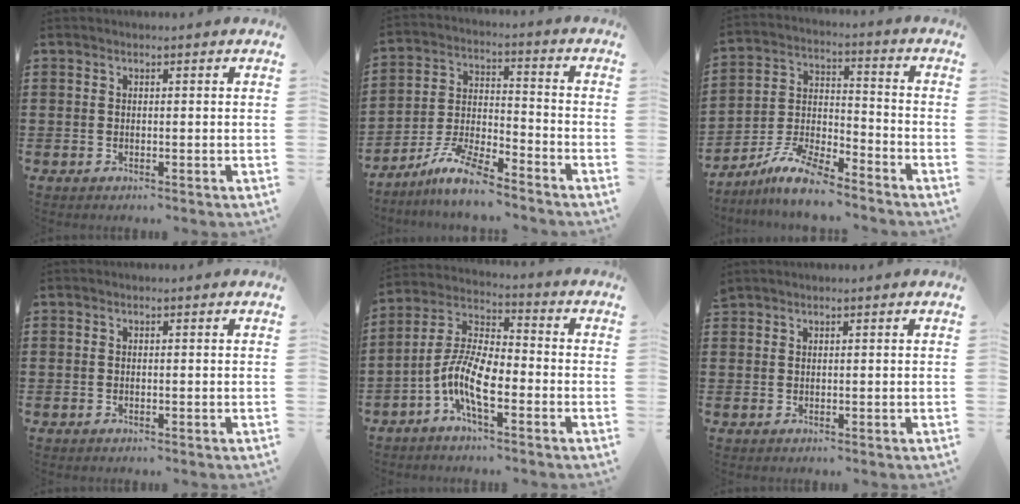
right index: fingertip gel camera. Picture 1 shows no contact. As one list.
[{"total": 8.2, "force": [-7.0, 1.0, 4.1], "torque": [-0.096, -0.001, -0.140]}, {"total": 8.8, "force": [-7.8, 1.7, 3.8], "torque": [-0.089, 0.009, -0.154]}, {"total": 0.0}, {"total": 9.4, "force": [-4.0, 3.3, 7.9], "torque": [-0.193, -0.008, -0.084]}, {"total": 0.7, "force": [0.7, 0.2, -0.2], "torque": [0.002, 0.001, 0.014]}]